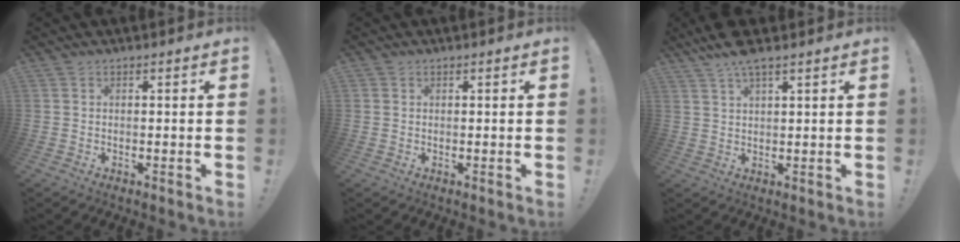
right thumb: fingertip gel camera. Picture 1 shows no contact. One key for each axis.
{"total": 0.9, "fx": 0.6, "fy": 0.6, "fz": 0.2, "tx": 0.001, "ty": 0.000, "tz": 0.010}
{"total": 5.7, "fx": 4.3, "fy": 1.0, "fz": 3.6, "tx": -0.073, "ty": -0.019, "tz": 0.078}